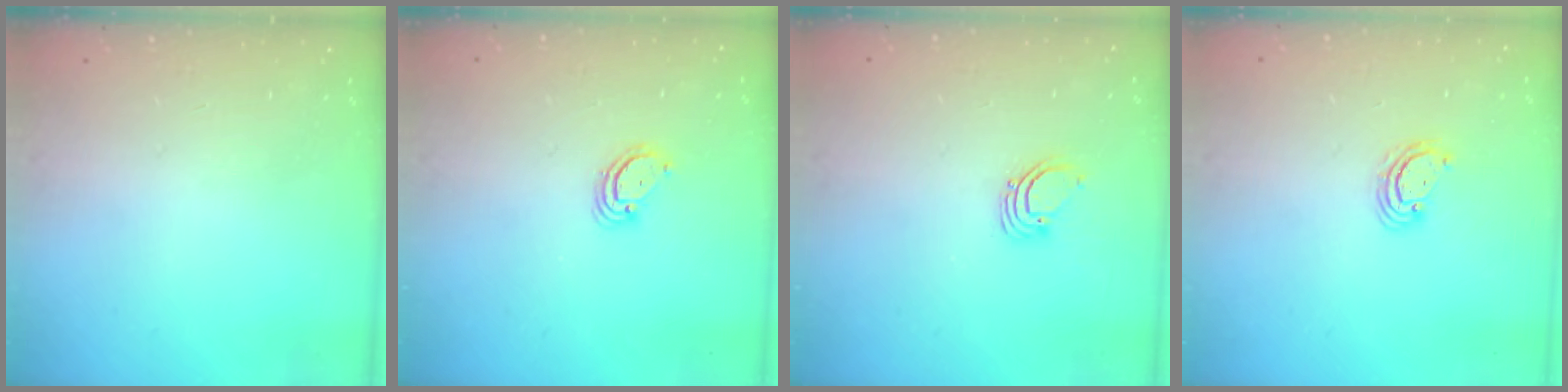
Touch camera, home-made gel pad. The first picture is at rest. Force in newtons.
{"total": 3.6, "press": 3.6, "slide": 0.2}
{"total": 2.7, "press": 2.7, "slide": 0.1}
{"total": 3.6, "press": 3.6, "slide": 0.4}